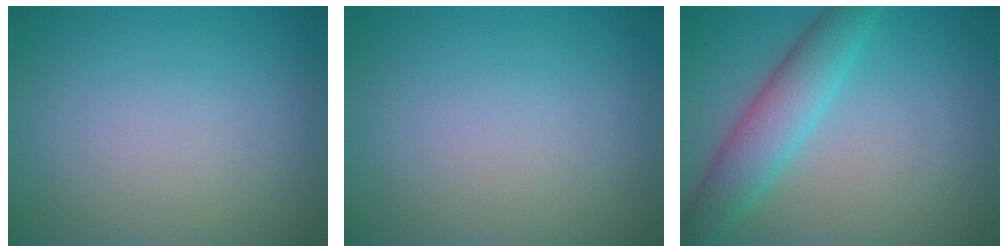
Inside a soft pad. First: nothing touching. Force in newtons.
{"total": 0.0}
{"total": 4.9, "press": 4.9, "slide": 0.1}